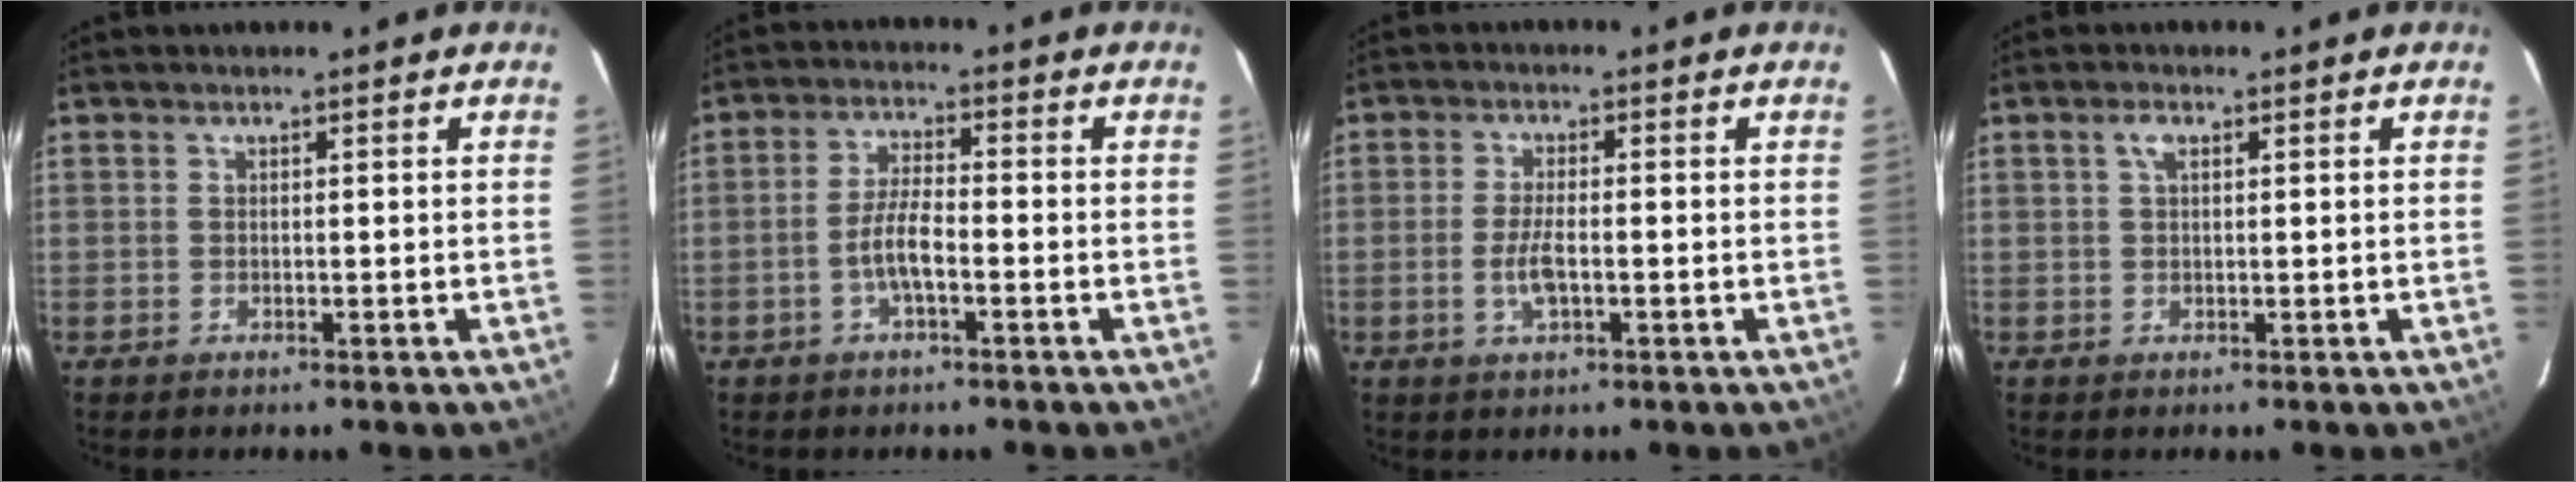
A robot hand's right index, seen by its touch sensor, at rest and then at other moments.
{"total": 4.9, "force": [-2.0, 1.1, 4.4], "torque": [-0.092, 0.005, -0.040]}
{"total": 4.5, "force": [-1.3, 1.4, 4.0], "torque": [-0.084, -0.003, -0.025]}
{"total": 1.8, "force": [0.7, 0.8, 1.4], "torque": [-0.029, 0.006, 0.013]}